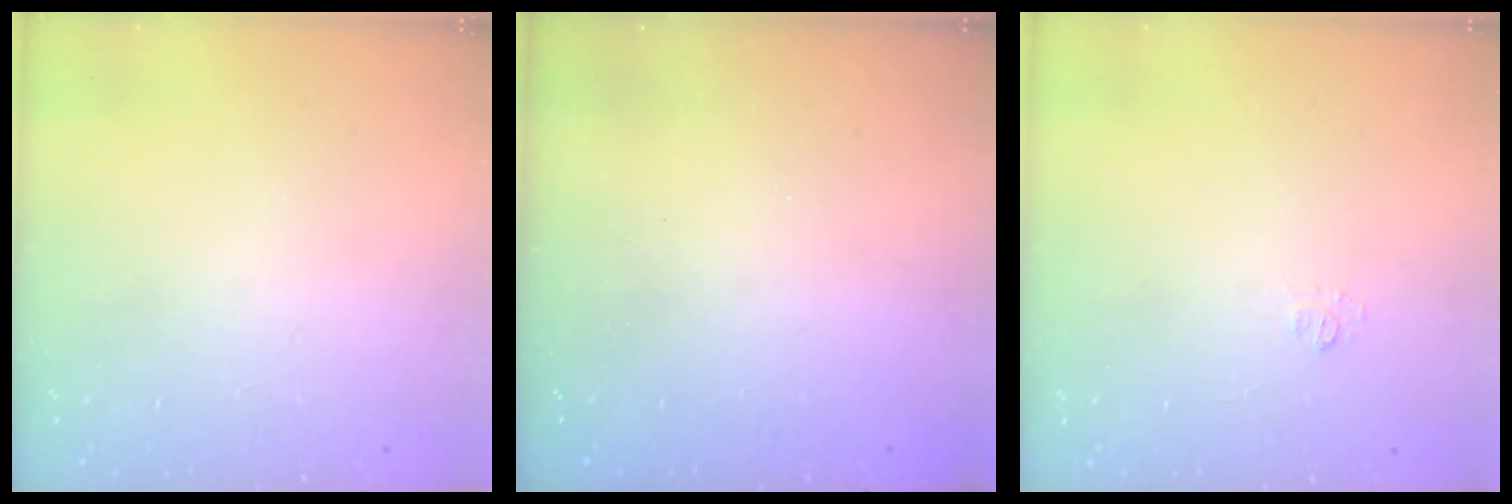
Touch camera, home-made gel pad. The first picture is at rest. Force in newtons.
{"total": 2.4, "press": 2.3, "slide": 0.7}
{"total": 3.5, "press": 3.5, "slide": 0.5}